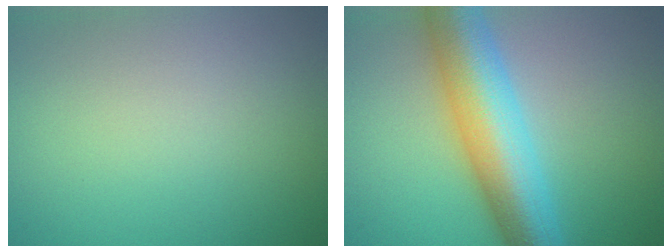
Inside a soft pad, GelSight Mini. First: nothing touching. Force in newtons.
{"total": 9.5, "press": 9.5, "slide": 0.2}